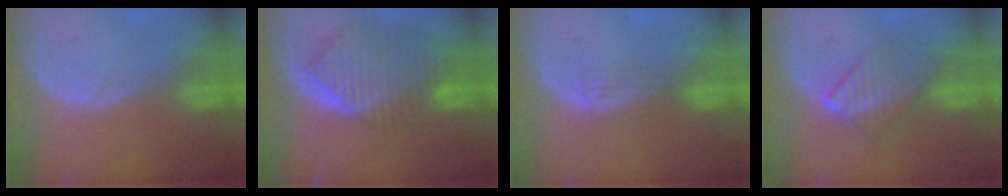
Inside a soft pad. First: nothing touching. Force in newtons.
{"total": 10.3, "press": 9.0, "slide": 5.1}
{"total": 2.5, "press": 2.2, "slide": 1.3}
{"total": 6.5, "press": 6.5, "slide": 1.0}